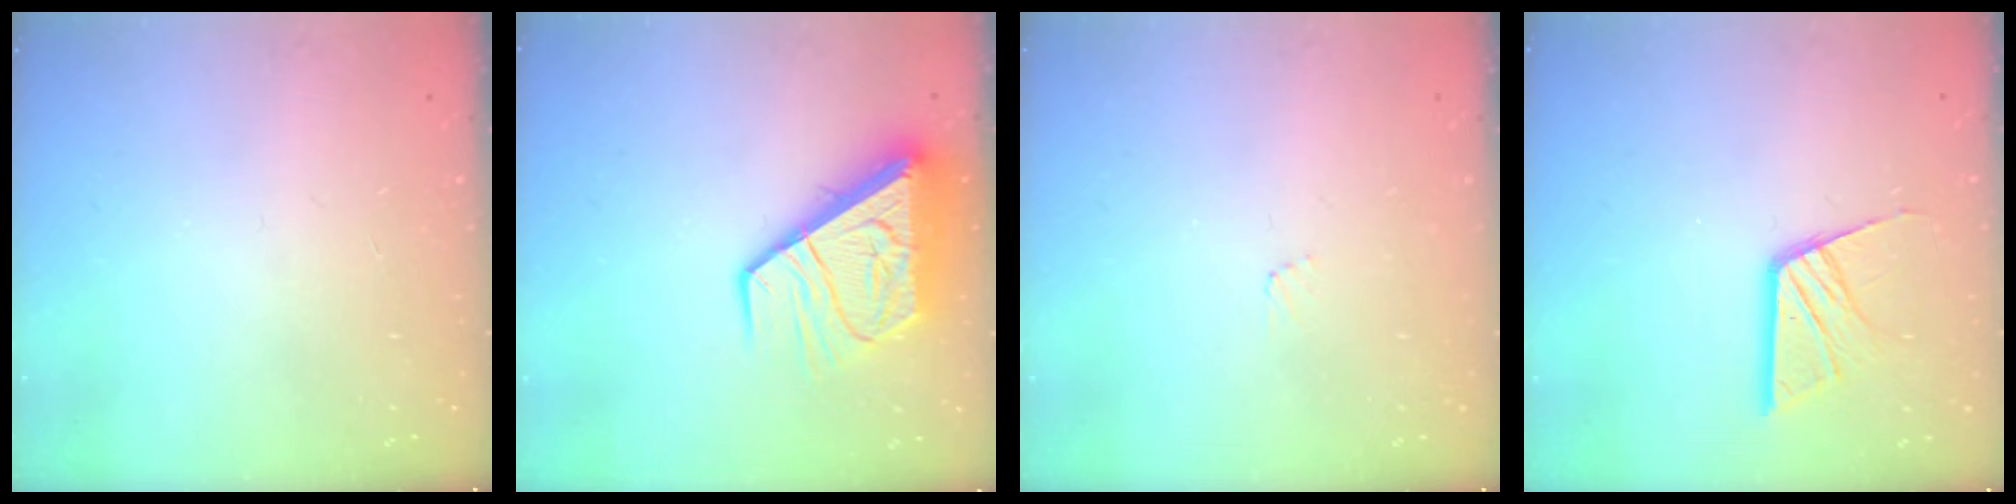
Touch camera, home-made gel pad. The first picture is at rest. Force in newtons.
{"total": 13.8, "press": 13.7, "slide": 1.6}
{"total": 3.5, "press": 3.5, "slide": 0.4}
{"total": 12.2, "press": 12.1, "slide": 1.3}